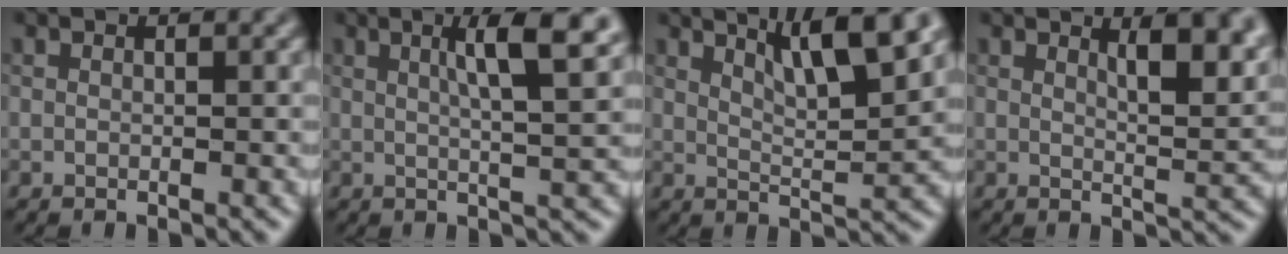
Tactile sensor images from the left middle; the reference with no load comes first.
{"total": 6.6, "force": [2.4, 1.4, 6.0], "torque": [-0.079, 0.008, 0.035]}
{"total": 6.6, "force": [3.9, 1.3, 5.2], "torque": [-0.076, 0.007, 0.061]}
{"total": 5.8, "force": [2.7, 2.0, 4.6], "torque": [-0.052, 0.001, 0.036]}